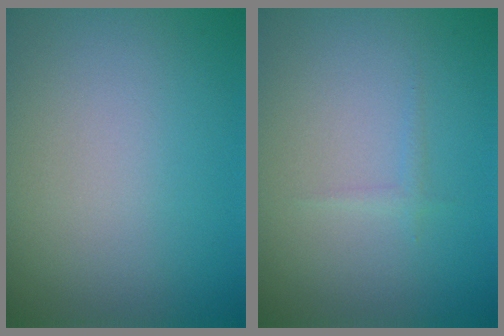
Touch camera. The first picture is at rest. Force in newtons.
{"total": 0.6, "press": 0.6, "slide": 0.0}